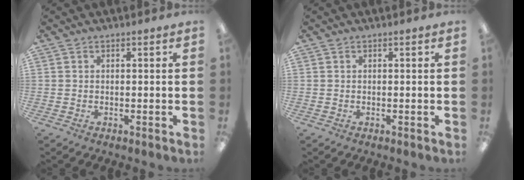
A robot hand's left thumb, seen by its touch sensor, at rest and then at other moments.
{"total": 0.0}